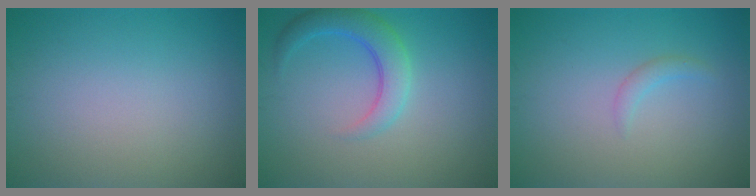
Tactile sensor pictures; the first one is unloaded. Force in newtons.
{"total": 3.6, "press": 3.6, "slide": 0.4}
{"total": 1.0, "press": 1.0, "slide": 0.0}